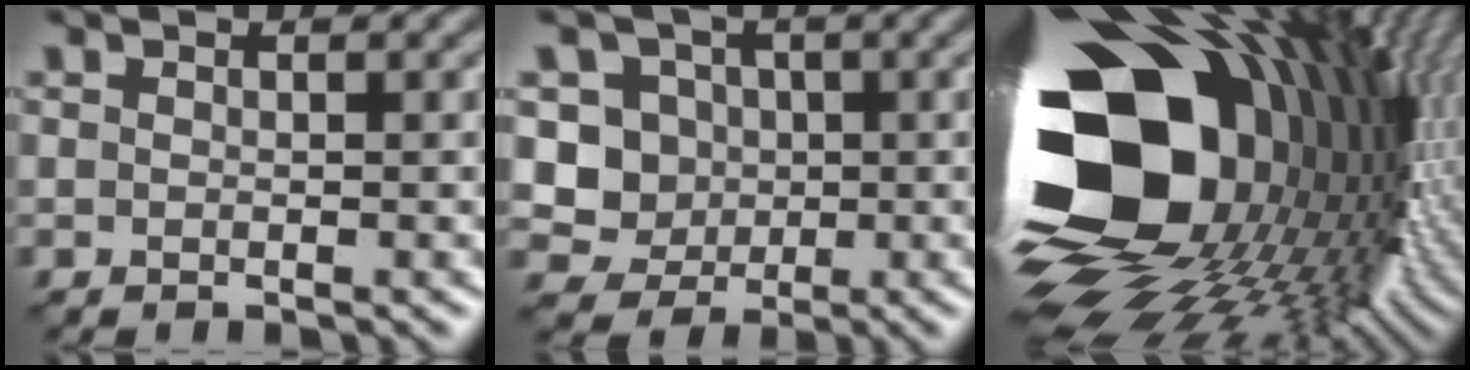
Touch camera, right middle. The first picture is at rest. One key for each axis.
{"total": 5.4, "fx": 0.4, "fy": 5.0, "fz": 1.9, "tx": -0.027, "ty": 0.008, "tz": -0.008}
{"total": 22.3, "fx": -1.3, "fy": 14.8, "fz": 16.7, "tx": -0.331, "ty": -0.052, "tz": -0.024}